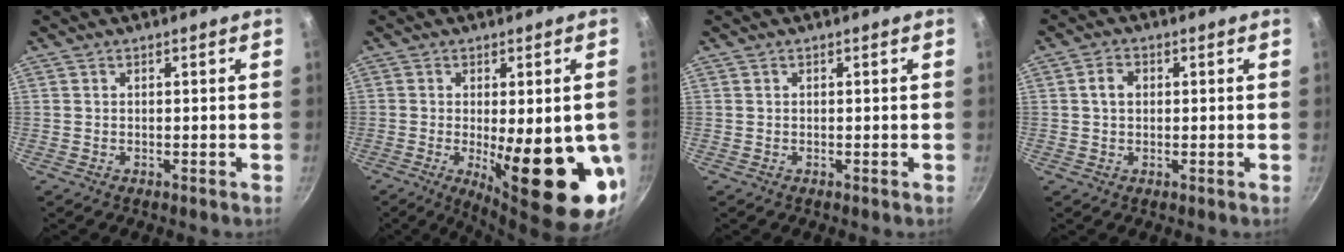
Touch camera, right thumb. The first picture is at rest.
{"total": 20.2, "force": [-3.9, 5.9, 18.9], "torque": [-0.238, -0.027, -0.037]}
{"total": 0.0}
{"total": 3.0, "force": [0.4, 2.3, 1.9], "torque": [-0.026, 0.007, 0.003]}